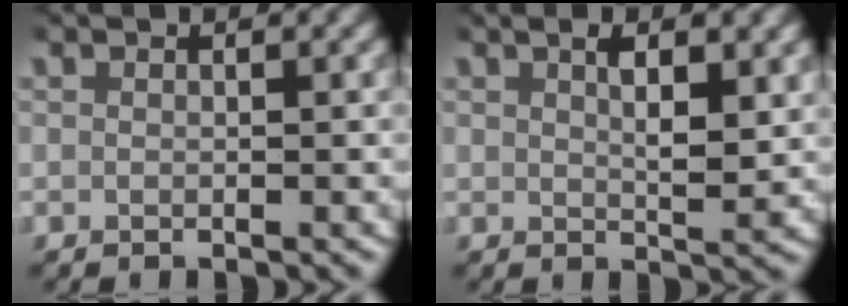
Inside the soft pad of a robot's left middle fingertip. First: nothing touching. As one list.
[{"total": 3.5, "force": [1.7, 1.2, 2.8], "torque": [-0.036, -0.003, 0.029]}]